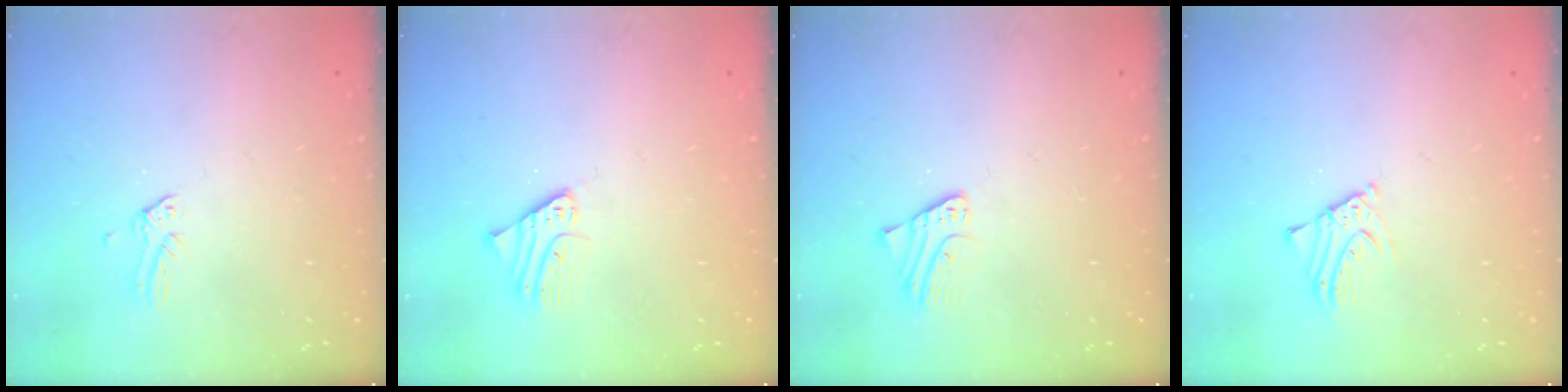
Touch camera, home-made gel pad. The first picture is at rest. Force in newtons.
{"total": 2.1, "press": 2.1, "slide": 0.1}
{"total": 1.9, "press": 1.9, "slide": 0.1}
{"total": 1.8, "press": 1.8, "slide": 0.2}